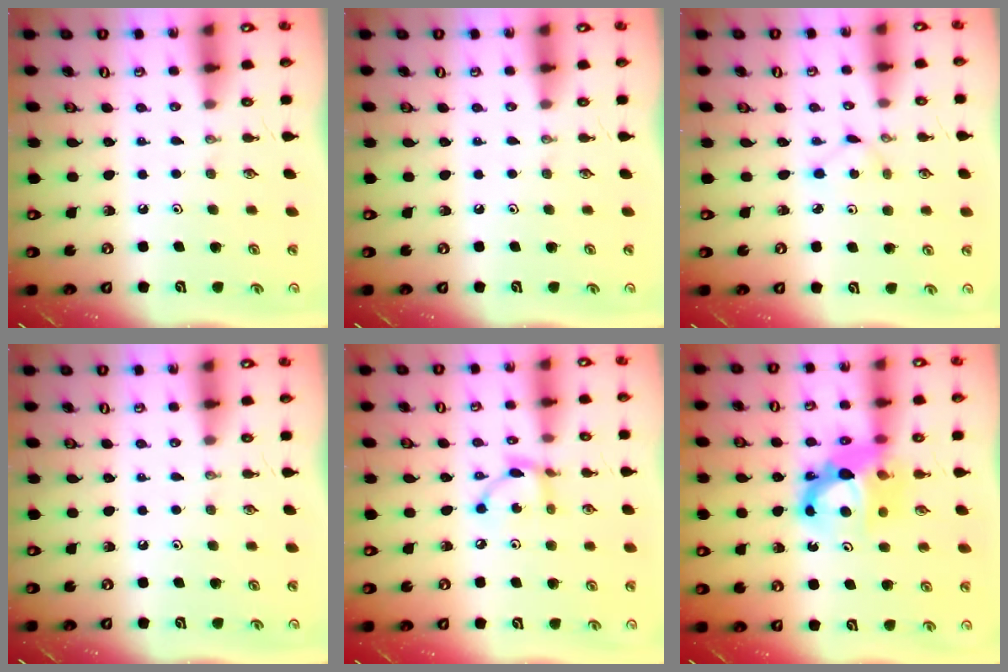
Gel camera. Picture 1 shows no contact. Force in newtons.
{"total": 0.0}
{"total": 1.6, "press": 1.6, "slide": 0.2}
{"total": 0.0}
{"total": 5.6, "press": 5.6, "slide": 0.1}
{"total": 11.5, "press": 11.4, "slide": 1.3}